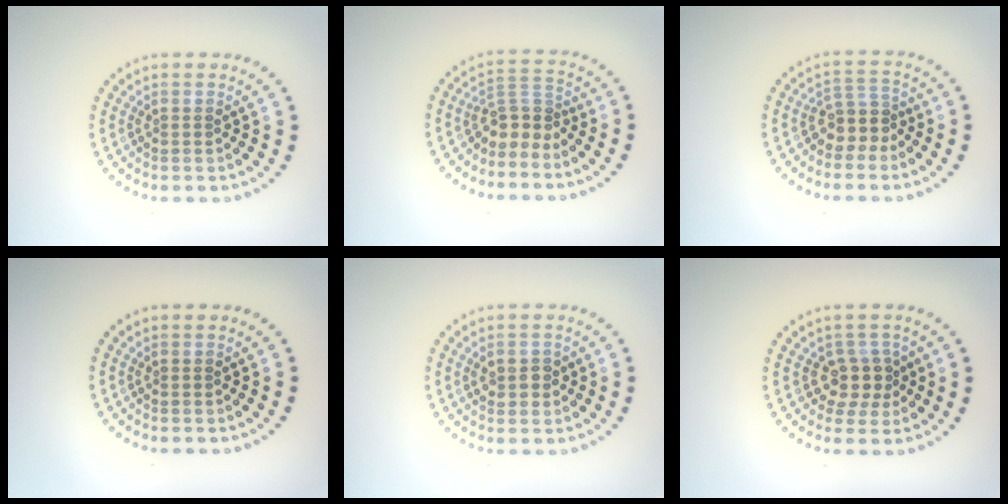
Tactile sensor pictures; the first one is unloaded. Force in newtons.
{"total": 3.0, "press": 2.0, "slide": 2.2}
{"total": 2.6, "press": 2.0, "slide": 1.7}
{"total": 0.0}
{"total": 1.9, "press": 1.9, "slide": 0.1}
{"total": 2.5, "press": 2.1, "slide": 1.5}